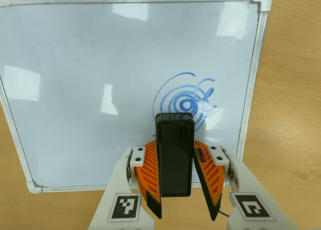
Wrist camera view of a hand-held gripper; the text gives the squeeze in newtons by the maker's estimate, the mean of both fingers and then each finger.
{"total": 5.5, "left": 4.9, "right": 6.1}